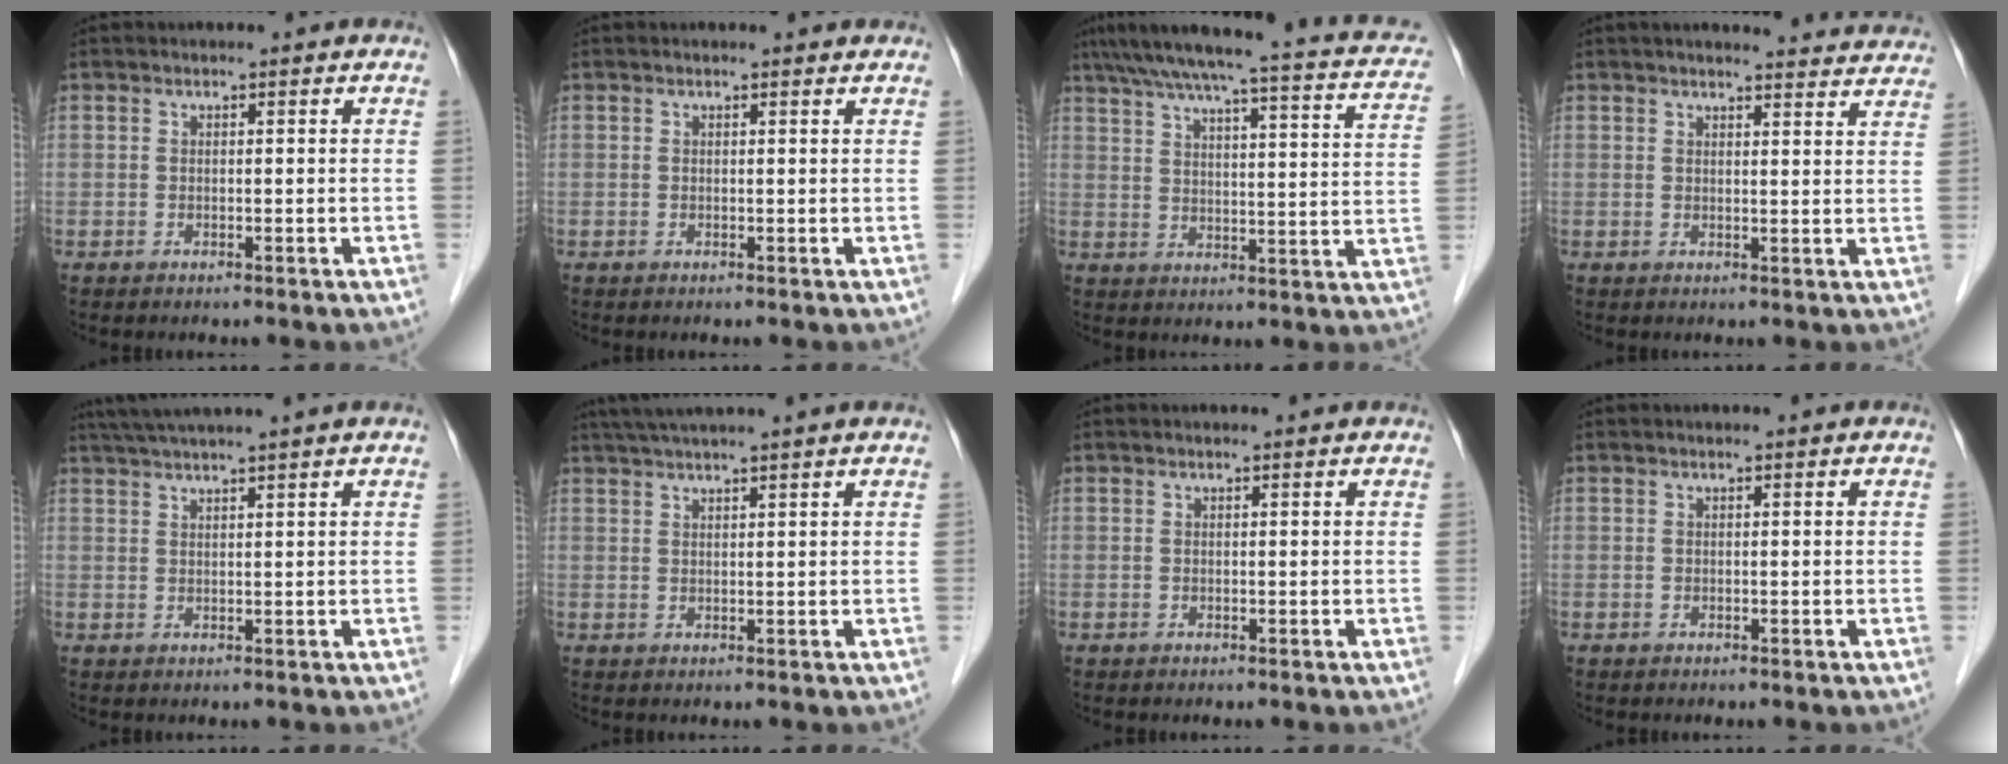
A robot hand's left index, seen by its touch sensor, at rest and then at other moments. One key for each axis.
{"total": 1.7, "fx": 1.6, "fy": 0.5, "fz": 0.3, "tx": -0.014, "ty": 0.008, "tz": 0.010}
{"total": 22.8, "fx": 18.0, "fy": 3.7, "fz": 13.5, "tx": -0.202, "ty": 0.025, "tz": 0.216}
{"total": 15.6, "fx": 14.9, "fy": 1.9, "fz": 4.1, "tx": -0.035, "ty": -0.009, "tz": 0.160}
{"total": 8.5, "fx": 7.3, "fy": -1.3, "fz": 4.2, "tx": -0.068, "ty": 0.034, "tz": 0.105}
{"total": 8.7, "fx": 7.5, "fy": -0.9, "fz": 4.4, "tx": -0.071, "ty": 0.038, "tz": 0.104}
{"total": 1.9, "fx": 1.8, "fy": 0.1, "fz": 0.6, "tx": -0.012, "ty": 0.013, "tz": 0.019}
{"total": 1.1, "fx": 1.0, "fy": 0.0, "fz": 0.5, "tx": -0.008, "ty": 0.012, "tz": 0.014}